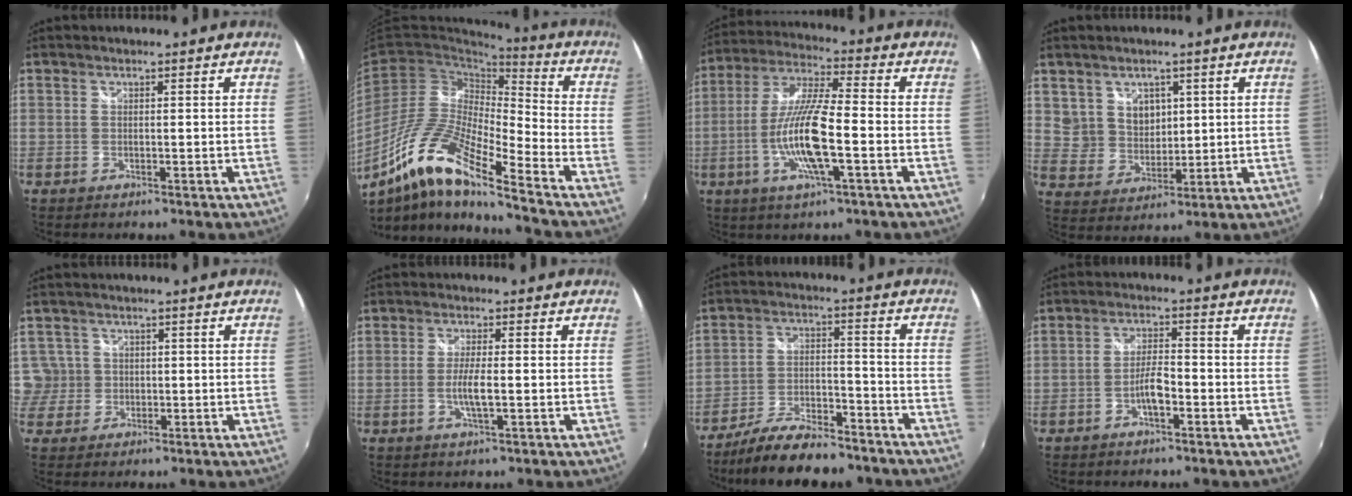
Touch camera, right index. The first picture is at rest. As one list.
[{"total": 16.3, "force": [-10.1, 2.6, 12.5], "torque": [-0.237, -0.014, -0.206]}, {"total": 13.9, "force": [-3.7, 2.1, 13.2], "torque": [-0.266, -0.007, -0.072]}, {"total": 7.4, "force": [3.7, 6.2, 1.9], "torque": [-0.029, 0.006, 0.082]}, {"total": 4.7, "force": [0.5, 4.6, 0.3], "torque": [0.010, 0.009, 0.010]}, {"total": 4.1, "force": [-0.8, 0.5, 4.0], "torque": [-0.075, -0.007, -0.015]}, {"total": 15.7, "force": [-12.9, 4.7, 7.6], "torque": [-0.156, -0.011, -0.202]}, {"total": 4.0, "force": [-2.0, 1.0, 3.3], "torque": [-0.069, 0.007, -0.036]}]